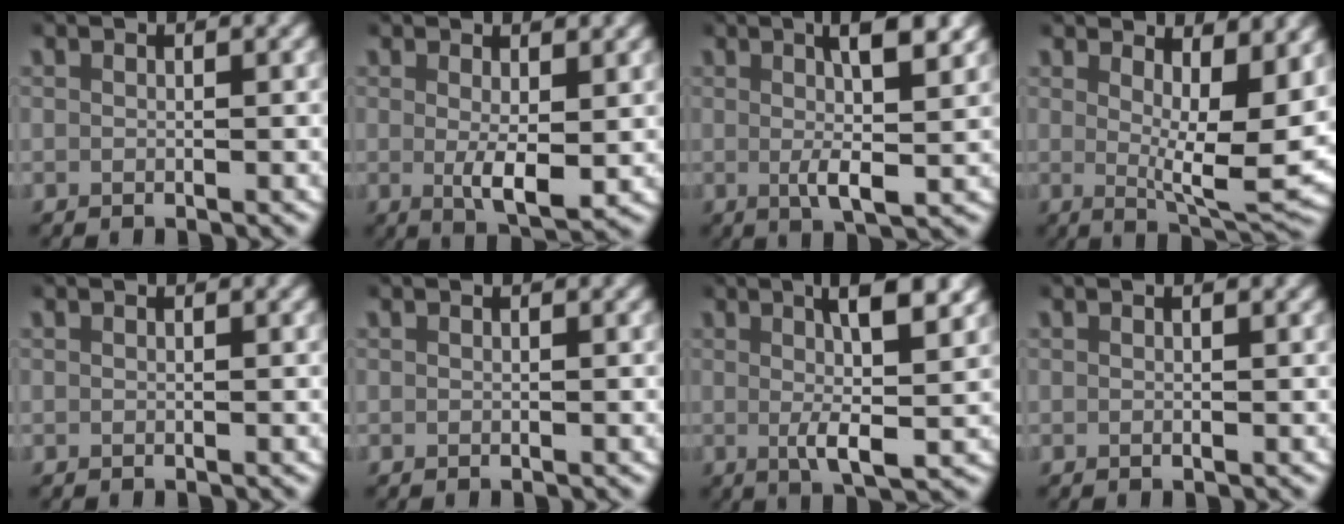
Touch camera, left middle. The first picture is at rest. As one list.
[{"total": 3.4, "force": [0.2, 1.0, 3.2], "torque": [-0.056, -0.016, 0.010]}, {"total": 5.2, "force": [1.1, 1.1, 5.0], "torque": [-0.080, -0.002, 0.023]}, {"total": 6.9, "force": [2.0, 2.0, 6.3], "torque": [-0.086, -0.020, 0.034]}, {"total": 0.0}, {"total": 0.0}, {"total": 5.9, "force": [1.2, 1.2, 5.6], "torque": [-0.092, -0.004, 0.024]}, {"total": 0.0}]